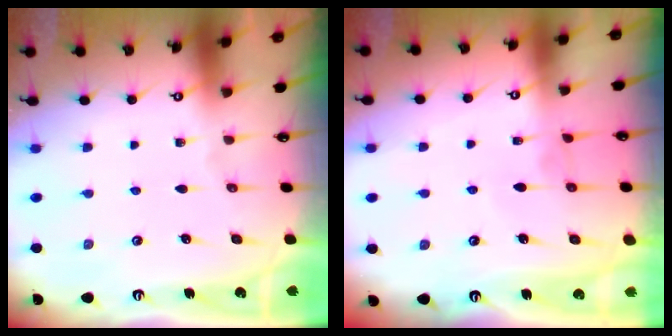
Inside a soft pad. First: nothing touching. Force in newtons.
{"total": 1.8, "press": 1.8, "slide": 0.2}